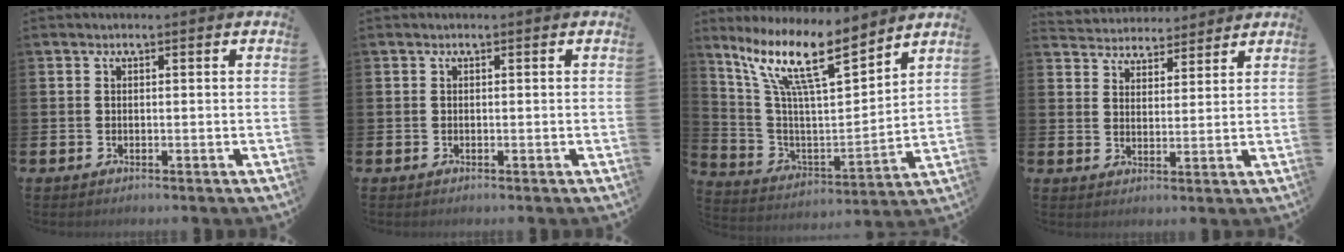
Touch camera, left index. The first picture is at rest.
{"total": 0.0}
{"total": 13.2, "force": [9.7, 3.0, 8.4], "torque": [-0.191, -0.050, 0.168]}
{"total": 4.4, "force": [4.2, 1.0, -0.7], "torque": [-0.012, -0.021, 0.077]}